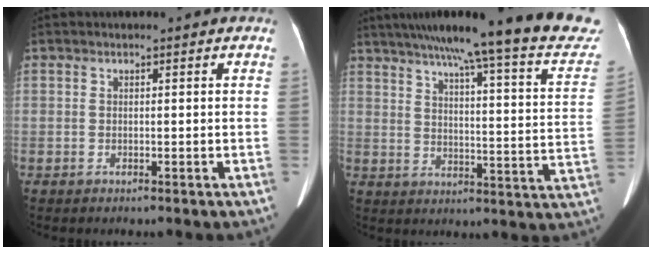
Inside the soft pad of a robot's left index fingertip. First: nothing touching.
{"total": 27.7, "force": [23.4, 1.6, 14.8], "torque": [-0.206, -0.047, 0.291]}